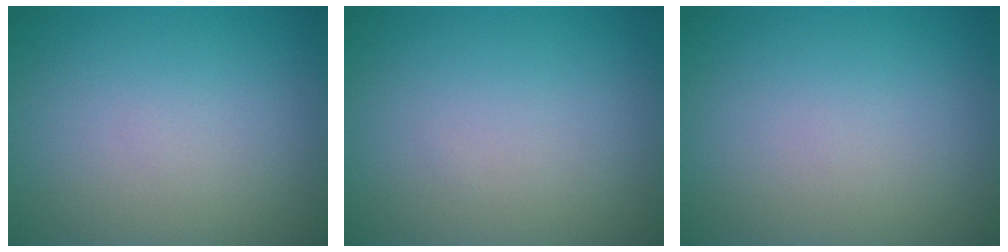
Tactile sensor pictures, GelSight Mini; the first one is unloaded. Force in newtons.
{"total": 0.0}
{"total": 0.0}